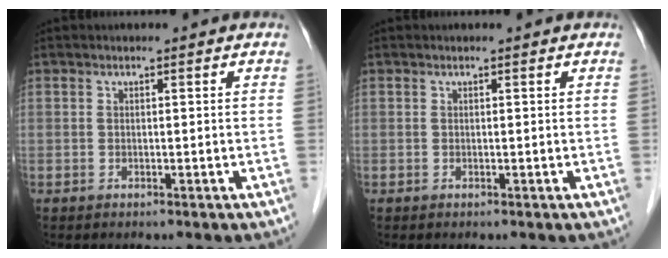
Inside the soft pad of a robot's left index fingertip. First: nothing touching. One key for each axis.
{"total": 0.0}